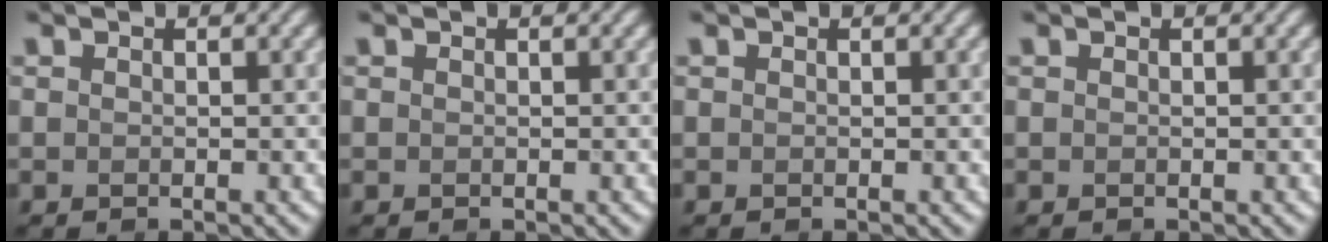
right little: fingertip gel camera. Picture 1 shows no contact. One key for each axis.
{"total": 0.0}
{"total": 0.0}
{"total": 0.0}